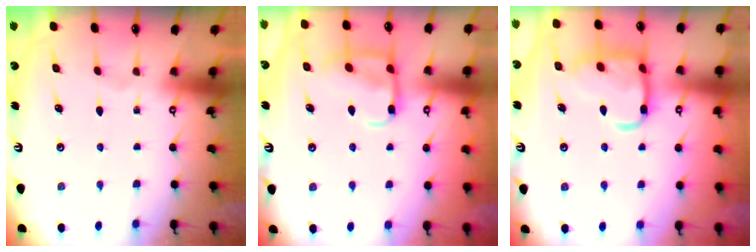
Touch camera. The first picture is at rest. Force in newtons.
{"total": 11.6, "press": 11.5, "slide": 1.1}
{"total": 15.5, "press": 15.4, "slide": 1.3}